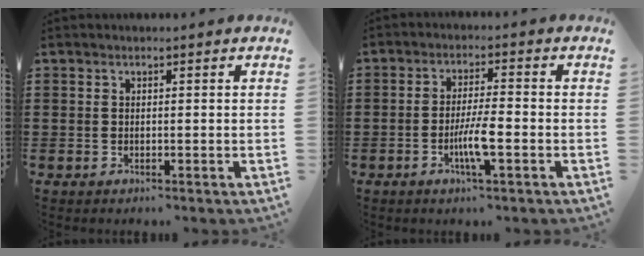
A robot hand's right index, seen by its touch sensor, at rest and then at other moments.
{"total": 5.3, "force": [-1.9, 0.6, 5.0], "torque": [-0.096, -0.008, -0.037]}